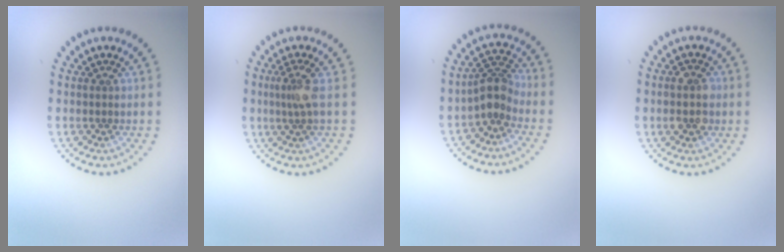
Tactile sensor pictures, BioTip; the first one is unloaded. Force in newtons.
{"total": 2.1, "press": 1.5, "slide": 1.4}
{"total": 2.7, "press": 2.1, "slide": 1.8}
{"total": 2.7, "press": 2.7, "slide": 0.2}